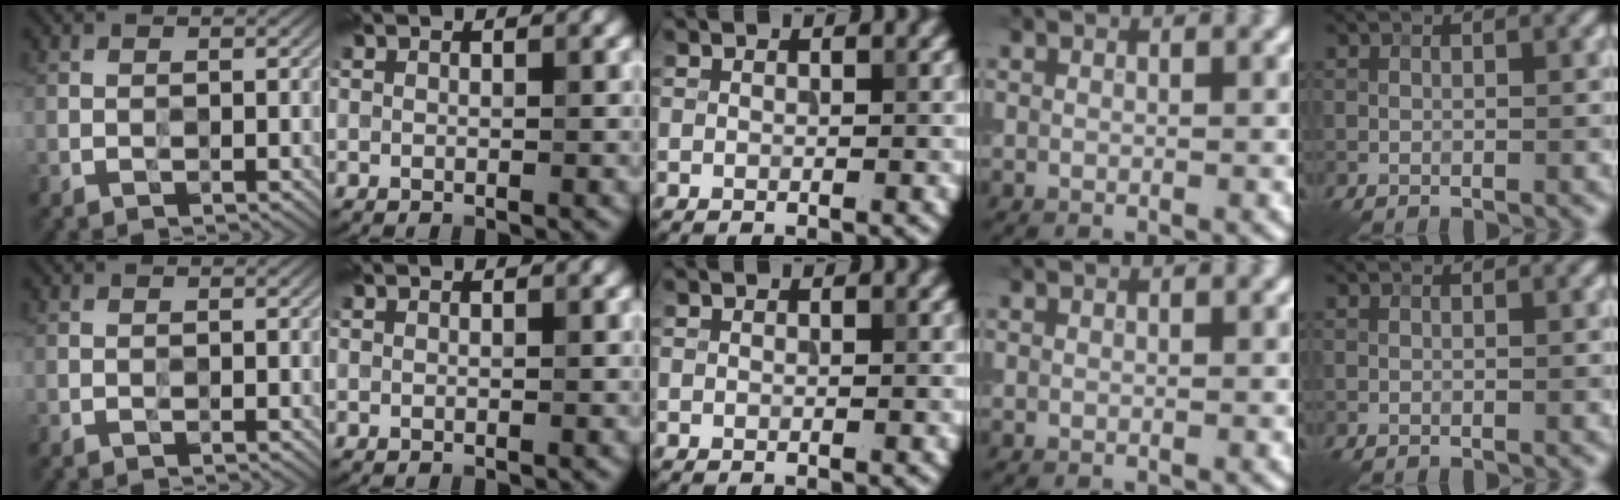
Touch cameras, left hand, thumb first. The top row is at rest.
{}